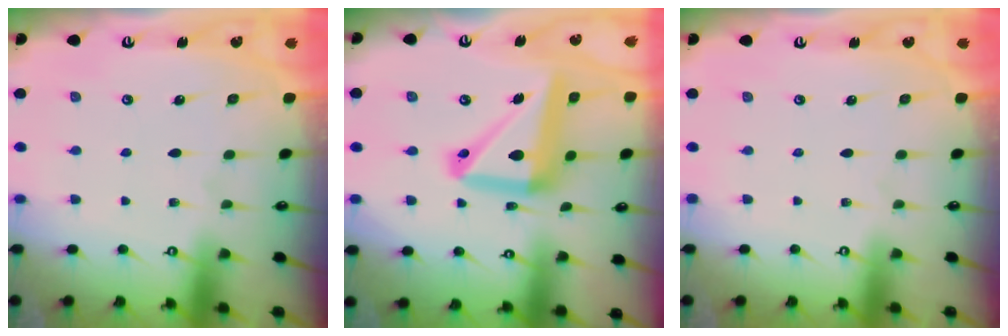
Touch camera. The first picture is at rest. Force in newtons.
{"total": 16.8, "press": 16.8, "slide": 1.7}
{"total": 0.0}